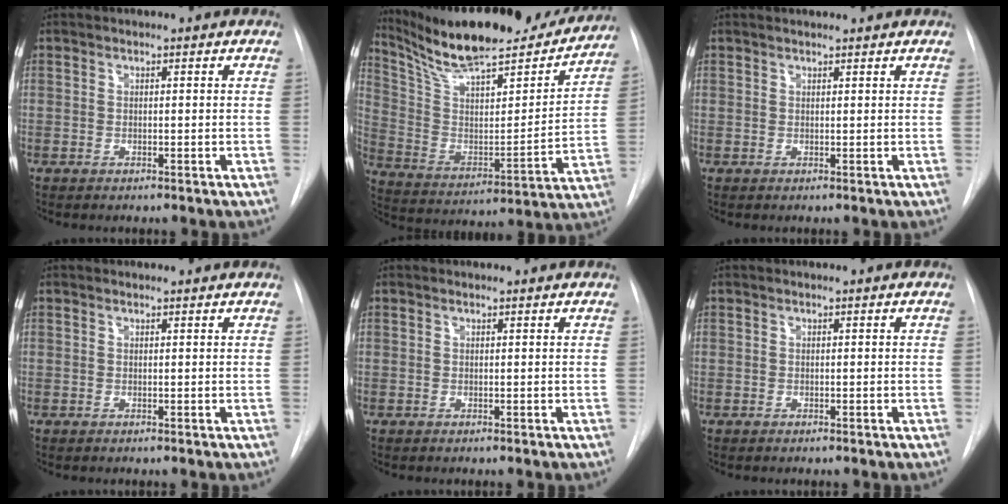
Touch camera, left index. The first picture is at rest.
{"total": 26.3, "force": [23.0, 5.0, 11.6], "torque": [-0.195, -0.020, 0.346]}
{"total": 2.8, "force": [2.7, 0.2, 0.7], "torque": [-0.011, 0.022, 0.038]}
{"total": 2.2, "force": [2.2, 0.3, 0.2], "torque": [-0.010, 0.014, 0.026]}
{"total": 1.7, "force": [1.7, 0.1, 0.1], "torque": [-0.009, 0.013, 0.021]}
{"total": 0.0}